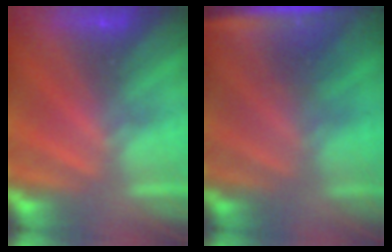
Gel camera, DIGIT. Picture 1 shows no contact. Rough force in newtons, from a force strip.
{"total": 4.5}